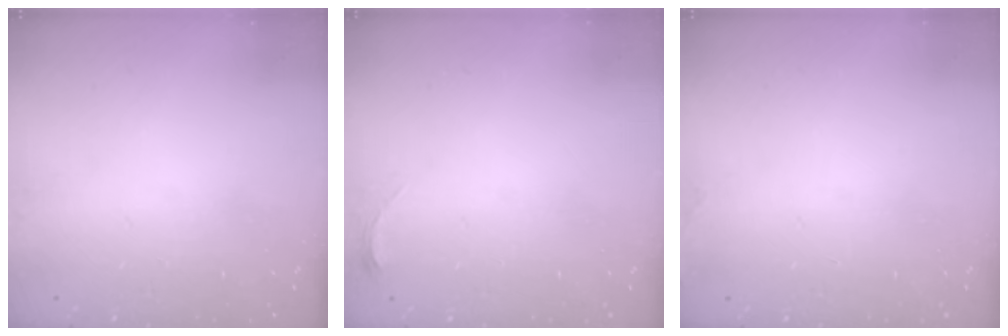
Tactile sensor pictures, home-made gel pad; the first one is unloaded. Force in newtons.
{"total": 3.3, "press": 3.3, "slide": 0.6}
{"total": 3.6, "press": 3.3, "slide": 1.6}